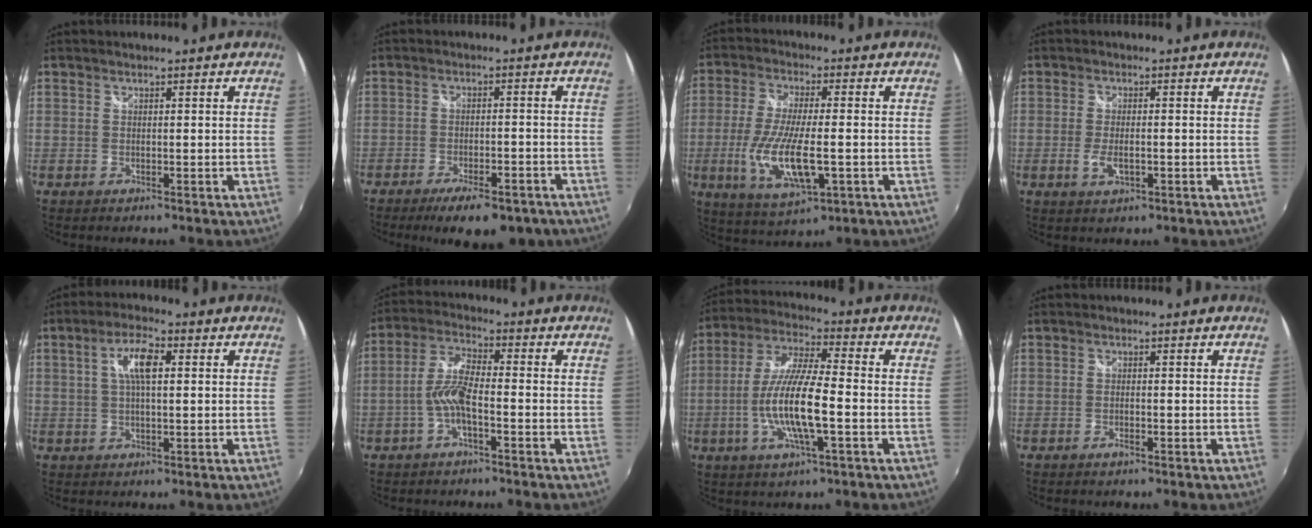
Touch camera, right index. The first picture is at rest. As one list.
[{"total": 12.7, "force": [-9.3, 4.3, 7.5], "torque": [-0.142, -0.022, -0.129]}, {"total": 13.4, "force": [-3.2, 3.9, 12.4], "torque": [-0.250, -0.021, -0.054]}, {"total": 3.8, "force": [-1.1, 1.5, 3.3], "torque": [-0.066, -0.006, -0.020]}, {"total": 6.3, "force": [1.4, 2.0, 5.8], "torque": [-0.107, 0.011, 0.025]}, {"total": 6.4, "force": [-2.3, 1.5, 5.8], "torque": [-0.129, 0.011, -0.046]}, {"total": 13.7, "force": [-3.3, 2.4, 13.1], "torque": [-0.263, -0.006, -0.064]}, {"total": 1.2, "force": [-0.7, 0.2, 1.0], "torque": [-0.019, -0.001, -0.012]}]